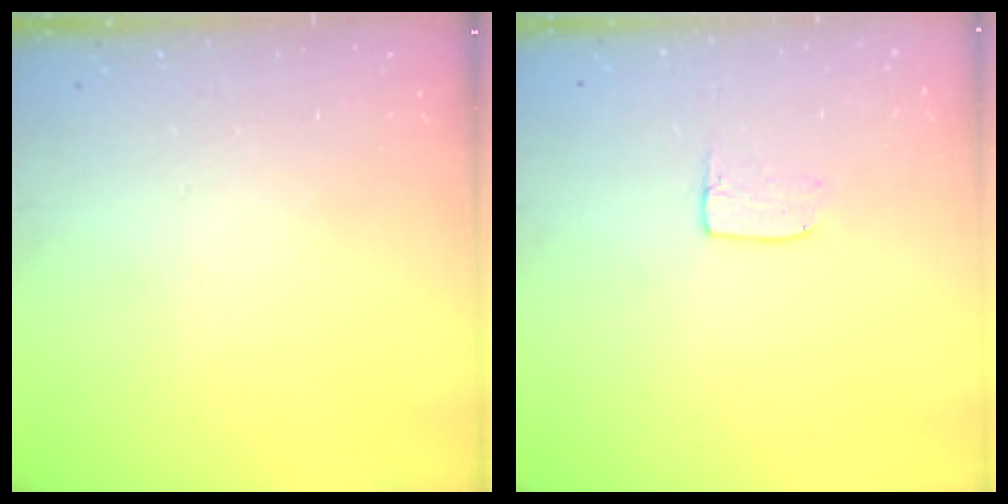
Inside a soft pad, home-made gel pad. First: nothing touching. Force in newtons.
{"total": 4.1, "press": 4.1, "slide": 0.3}